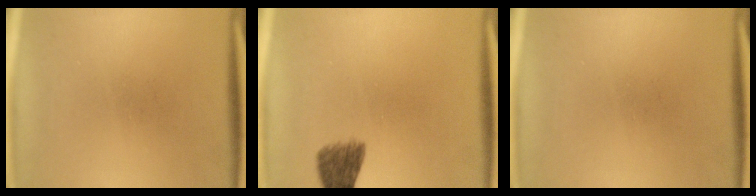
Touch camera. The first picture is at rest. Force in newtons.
{"total": 4.6}
{"total": 0.0}